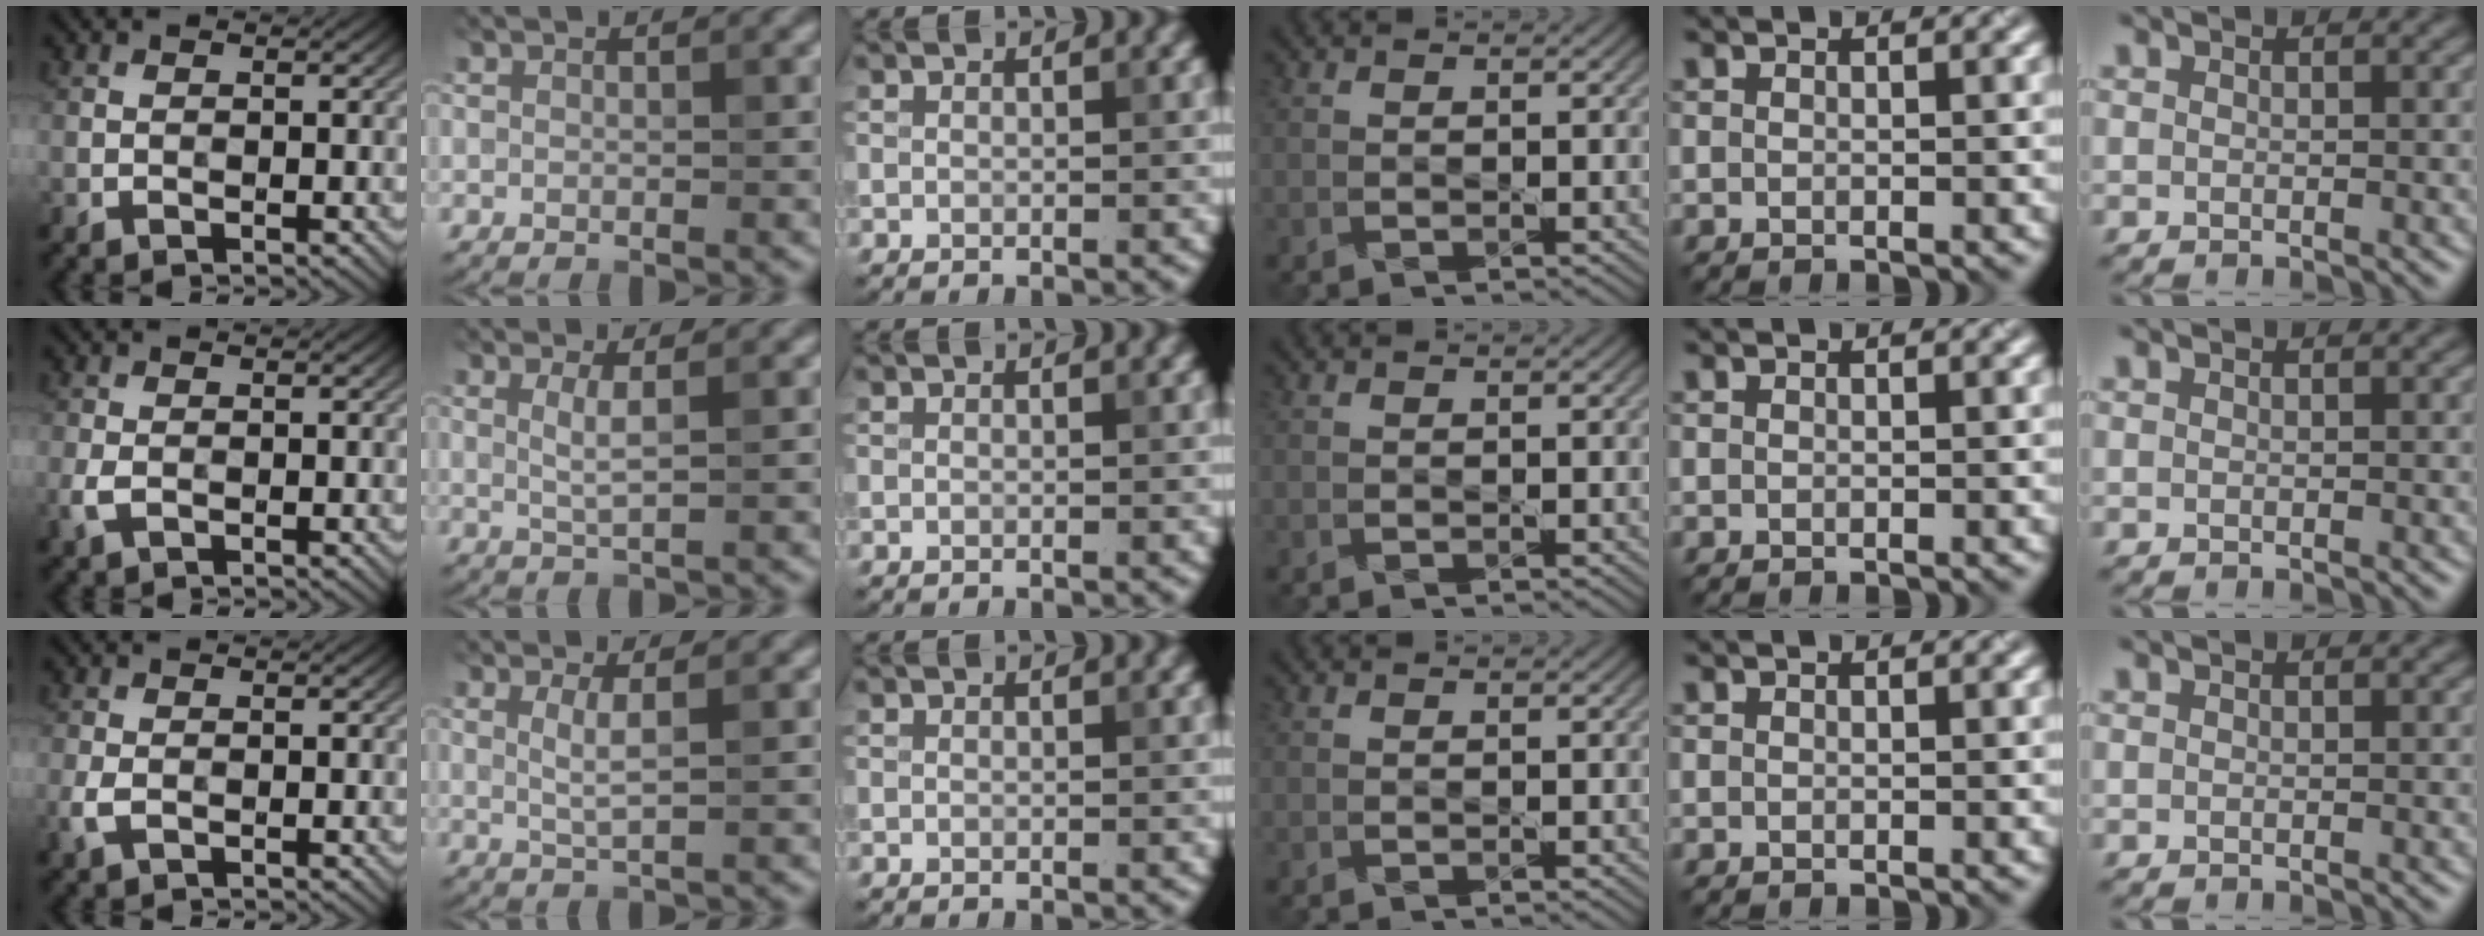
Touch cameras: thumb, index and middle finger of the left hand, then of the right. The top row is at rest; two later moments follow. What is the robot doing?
{"motion": "dispense", "object": "pipette"}